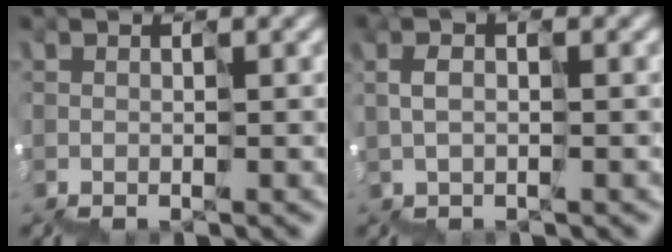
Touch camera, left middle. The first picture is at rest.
{"total": 1.1, "force": [0.7, 0.3, 0.8], "torque": [-0.032, 0.010, 0.013]}